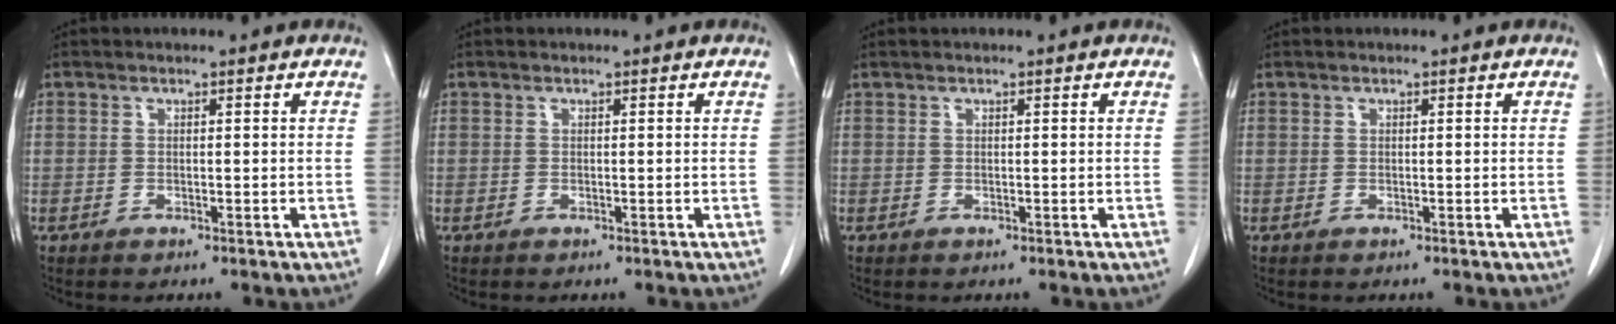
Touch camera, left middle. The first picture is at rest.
{"total": 0.0}
{"total": 0.0}
{"total": 0.0}